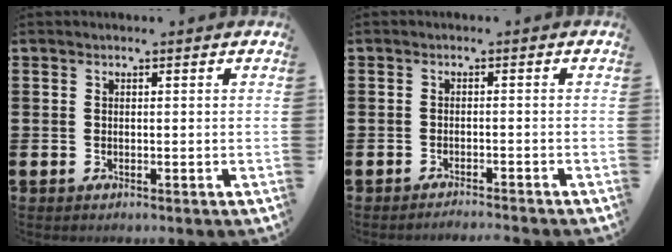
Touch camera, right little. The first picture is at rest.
{"total": 1.1, "force": [-1.1, -0.2, 0.1], "torque": [-0.001, 0.002, -0.023]}